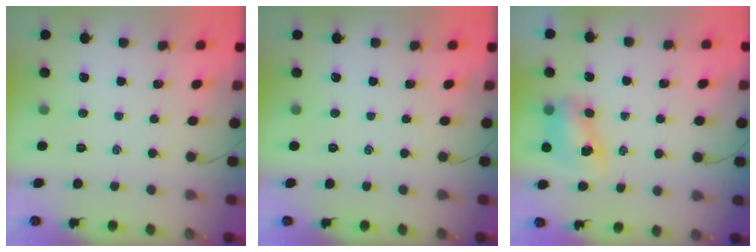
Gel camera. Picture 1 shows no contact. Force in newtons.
{"total": 0.0}
{"total": 8.0, "press": 8.0, "slide": 1.1}